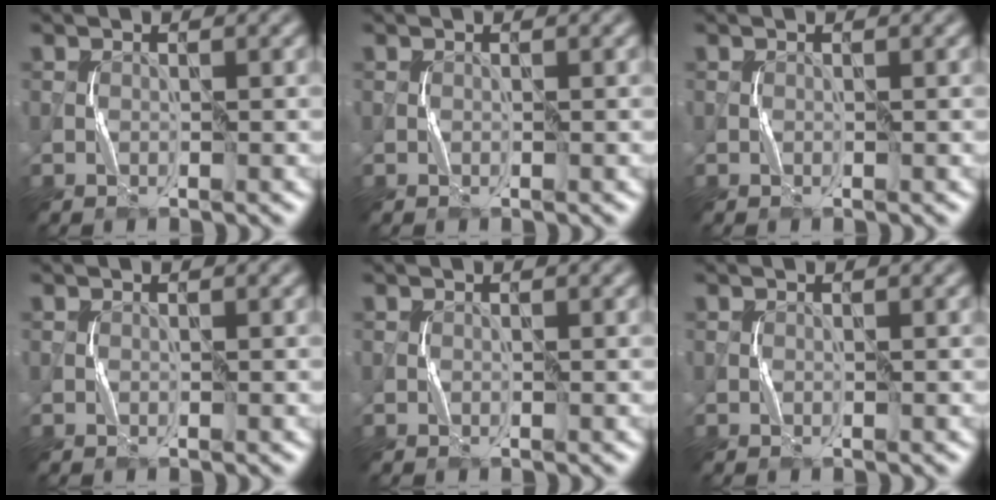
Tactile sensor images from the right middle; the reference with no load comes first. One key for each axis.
{"total": 0.0}
{"total": 0.0}
{"total": 0.0}
{"total": 0.0}
{"total": 0.0}